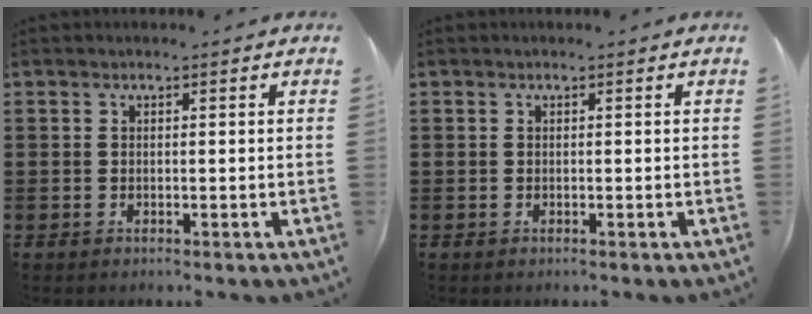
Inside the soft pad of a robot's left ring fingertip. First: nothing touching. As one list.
[{"total": 0.0}]